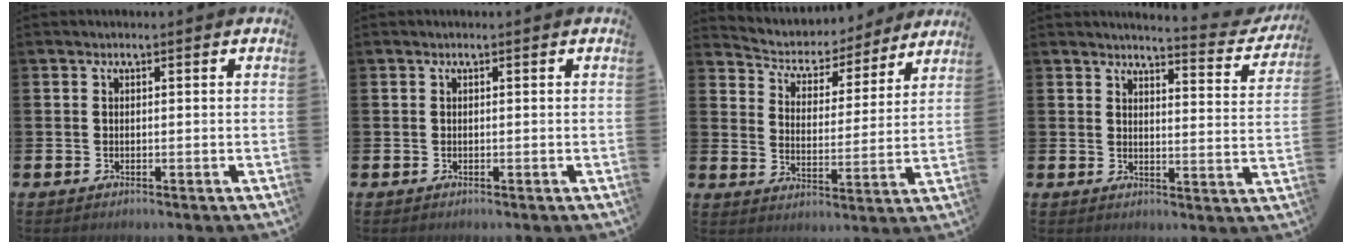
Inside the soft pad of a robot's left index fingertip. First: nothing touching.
{"total": 0.0}
{"total": 5.1, "force": [4.7, 1.8, 0.4], "torque": [-0.039, -0.040, 0.076]}
{"total": 3.7, "force": [3.6, 0.0, 0.6], "torque": [-0.012, -0.035, 0.055]}